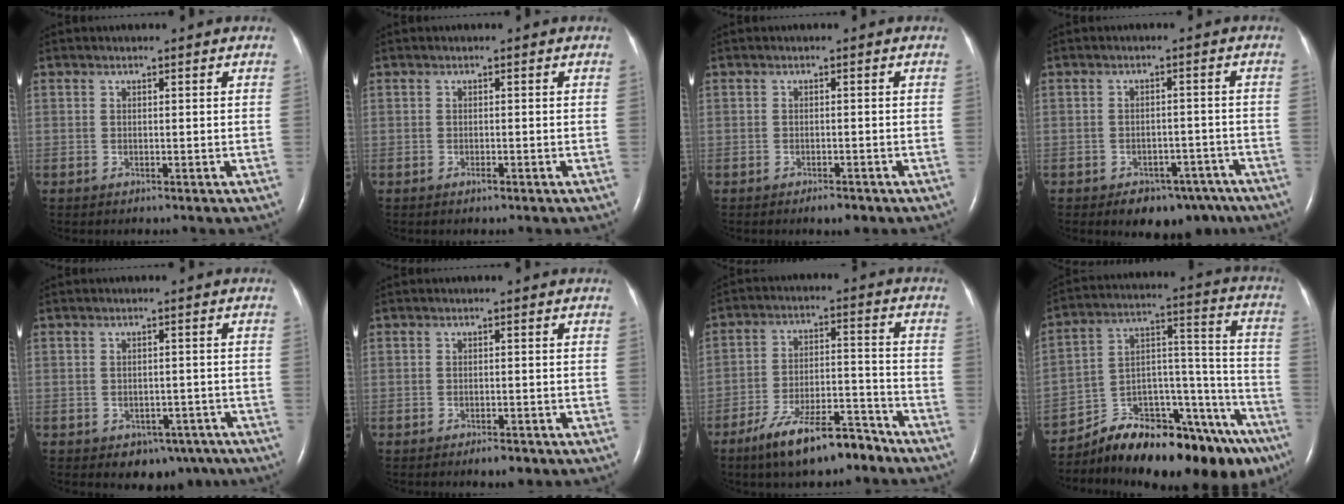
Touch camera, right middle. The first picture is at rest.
{"total": 0.6, "force": [-0.4, 0.1, 0.4], "torque": [-0.009, -0.001, -0.005]}
{"total": 1.8, "force": [-1.3, 0.6, 1.1], "torque": [-0.019, -0.002, -0.014]}
{"total": 8.0, "force": [-6.0, 4.6, 2.8], "torque": [-0.022, 0.018, -0.076]}
{"total": 5.2, "force": [-3.3, 3.5, 2.0], "torque": [-0.019, 0.011, -0.034]}
{"total": 2.0, "force": [-1.4, 0.6, 1.2], "torque": [-0.021, -0.002, -0.015]}
{"total": 11.8, "force": [-8.8, 3.2, 7.2], "torque": [-0.127, 0.002, -0.150]}
{"total": 24.7, "force": [-20.3, 5.7, 12.9], "torque": [-0.113, 0.038, -0.306]}